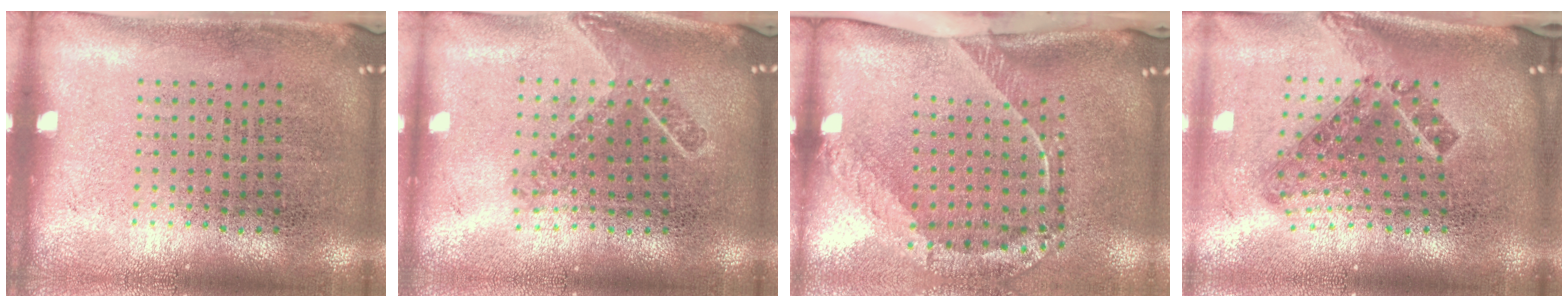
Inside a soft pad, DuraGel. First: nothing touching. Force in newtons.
{"total": 1.8, "press": 1.4, "slide": 1.2}
{"total": 2.6, "press": 1.7, "slide": 1.9}
{"total": 1.8, "press": 1.3, "slide": 1.3}